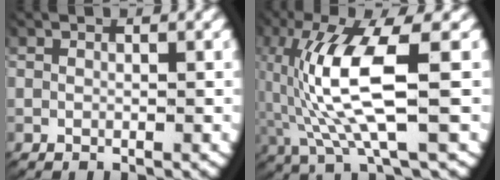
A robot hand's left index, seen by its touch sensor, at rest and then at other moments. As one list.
[{"total": 8.3, "force": [-0.4, 2.4, 8.0], "torque": [-0.170, -0.006, 0.004]}]